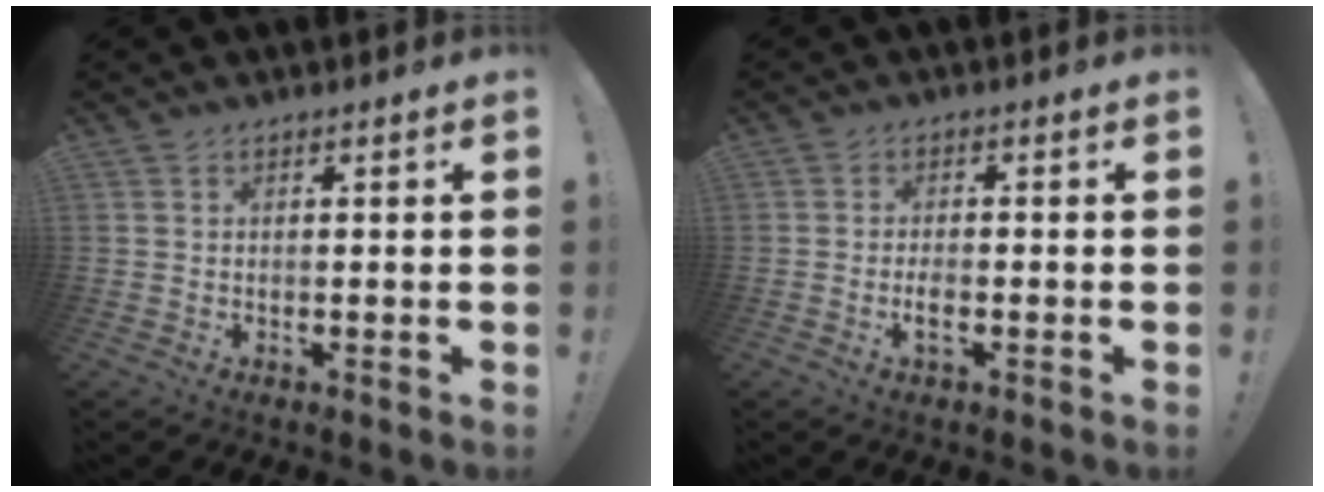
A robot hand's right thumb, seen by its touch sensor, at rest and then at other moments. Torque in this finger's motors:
{"motor_torque": [0.77, 0.61, 0.48, -0.29, 0.27]}